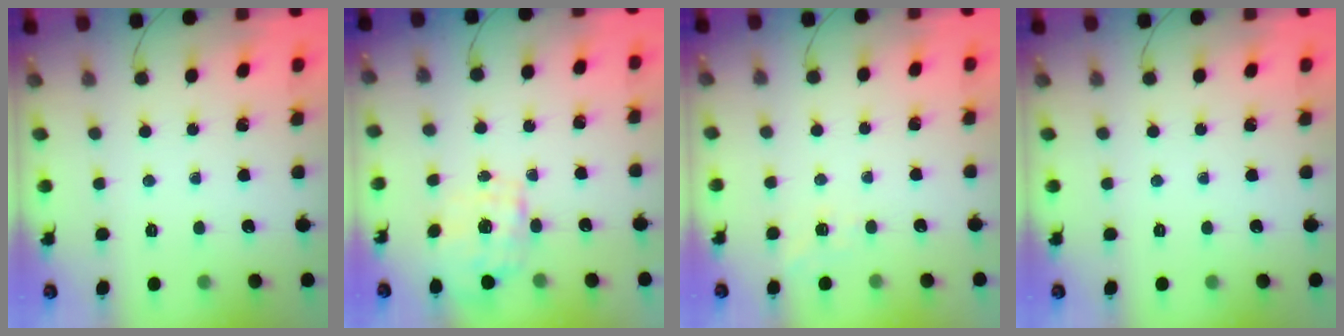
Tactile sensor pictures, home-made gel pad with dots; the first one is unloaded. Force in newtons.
{"total": 1.7, "press": 1.5, "slide": 0.6}
{"total": 5.8, "press": 5.6, "slide": 1.6}
{"total": 0.0}